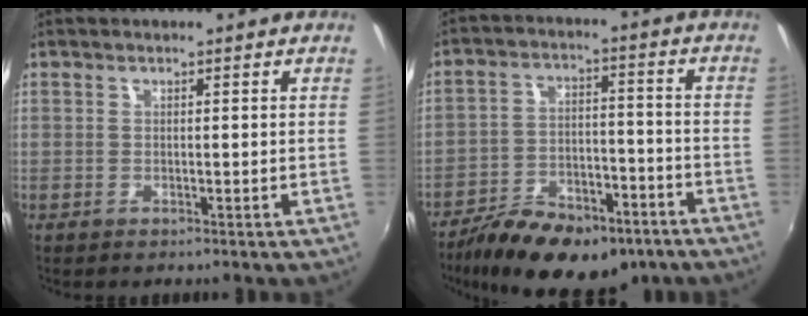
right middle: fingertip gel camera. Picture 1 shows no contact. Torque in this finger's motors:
{"motor_torque": [0.98, -1.16, 0.22, 0.06]}